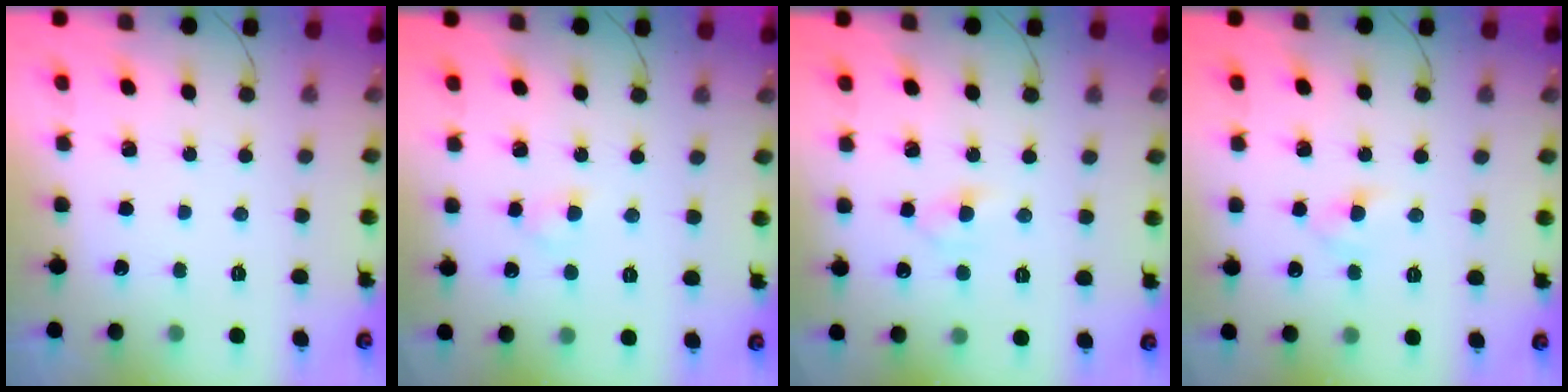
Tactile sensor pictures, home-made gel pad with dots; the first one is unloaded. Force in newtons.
{"total": 2.6, "press": 2.4, "slide": 1.1}
{"total": 3.7, "press": 3.5, "slide": 1.1}
{"total": 4.6, "press": 4.4, "slide": 1.2}